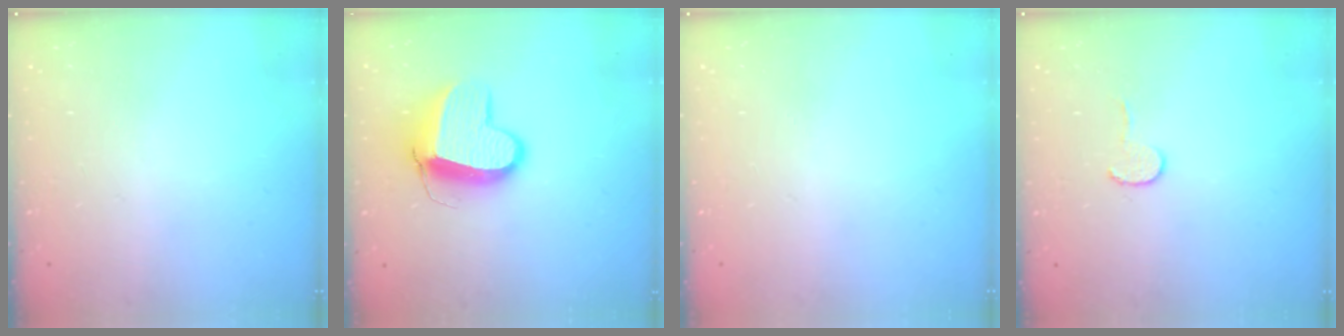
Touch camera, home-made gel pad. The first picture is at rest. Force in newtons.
{"total": 12.0, "press": 11.9, "slide": 1.2}
{"total": 0.0}
{"total": 4.5, "press": 4.4, "slide": 0.4}